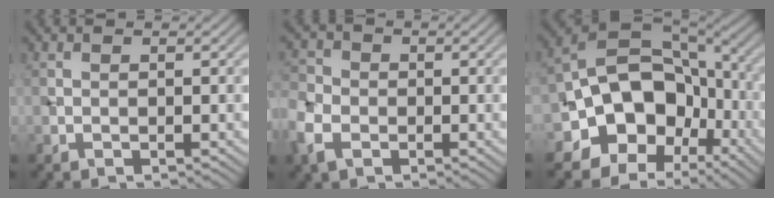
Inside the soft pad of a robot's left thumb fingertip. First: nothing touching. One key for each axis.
{"total": 5.6, "fx": -2.5, "fy": 4.1, "fz": 2.9, "tx": -0.086, "ty": -0.007, "tz": -0.060}
{"total": 15.9, "fx": -4.7, "fy": 12.5, "fz": 8.5, "tx": -0.161, "ty": -0.014, "tz": -0.088}